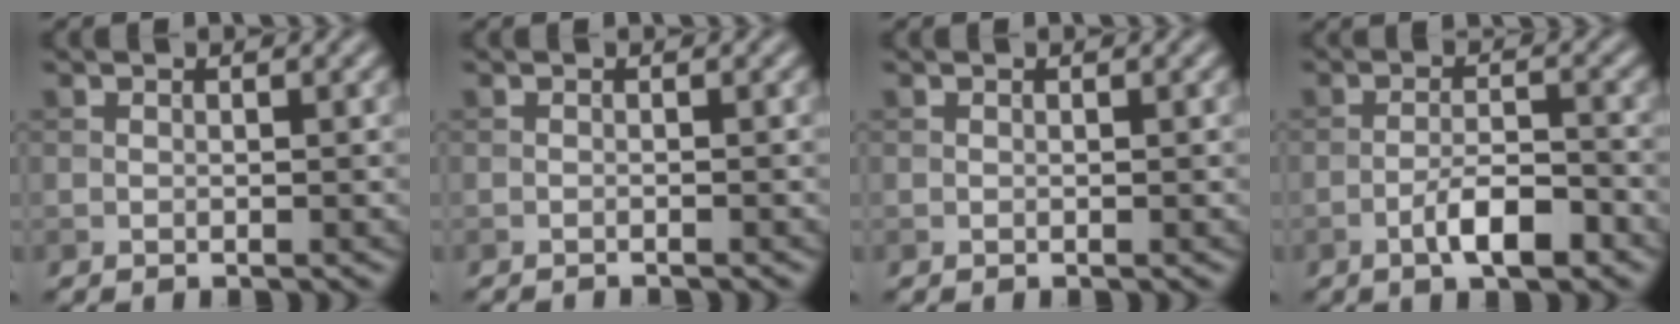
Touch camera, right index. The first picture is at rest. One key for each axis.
{"total": 1.3, "fx": -1.3, "fy": 0.2, "fz": 0.4, "tx": 0.005, "ty": -0.003, "tz": -0.020}
{"total": 0.0}
{"total": 4.3, "fx": -2.3, "fy": 1.3, "fz": 3.4, "tx": -0.058, "ty": 0.007, "tz": -0.041}